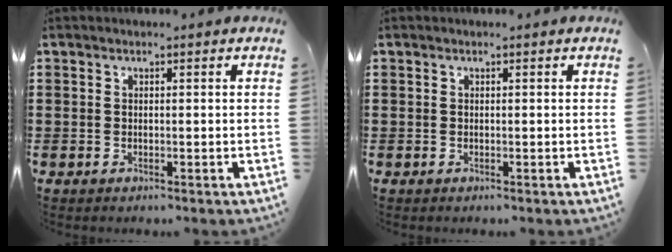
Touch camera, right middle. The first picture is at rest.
{"total": 0.0}